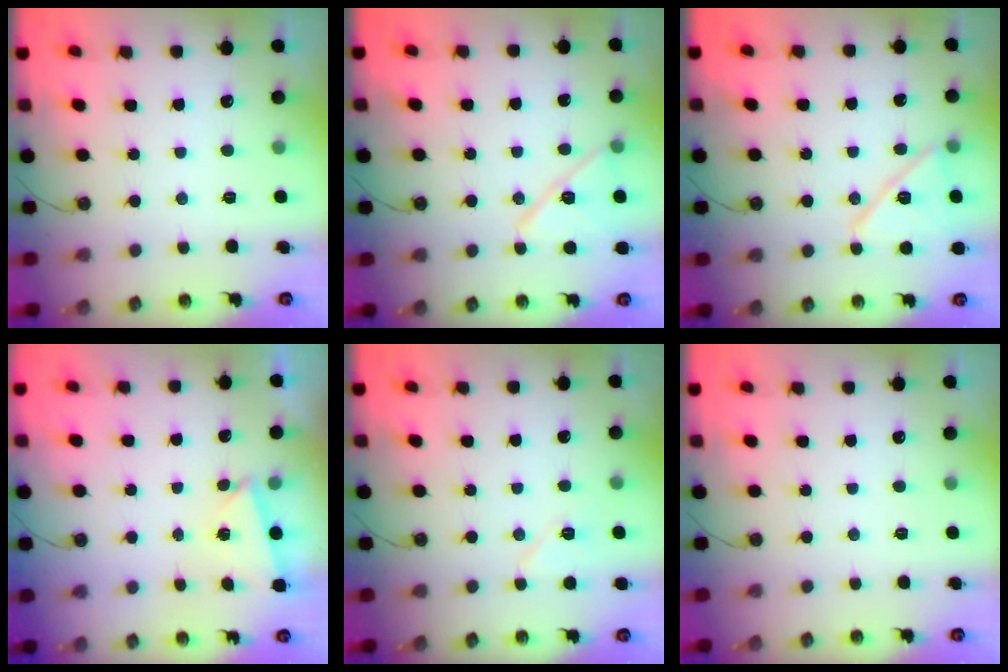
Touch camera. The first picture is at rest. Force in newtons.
{"total": 12.7, "press": 12.5, "slide": 2.5}
{"total": 13.6, "press": 13.6, "slide": 0.2}
{"total": 2.8, "press": 1.5, "slide": 2.3}
{"total": 6.1, "press": 6.1, "slide": 0.5}
{"total": 0.0}